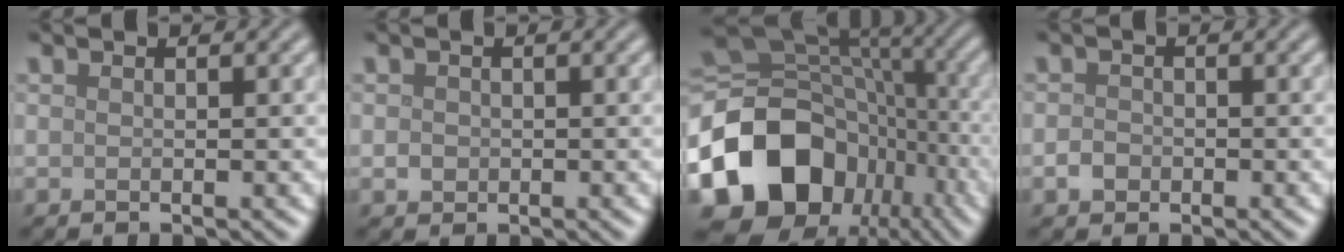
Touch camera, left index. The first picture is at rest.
{"total": 0.9, "force": [-0.1, 0.9, 0.3], "torque": [-0.001, -0.003, -0.004]}
{"total": 15.9, "force": [-6.1, 12.4, 8.0], "torque": [-0.161, -0.005, -0.115]}
{"total": 1.3, "force": [-0.6, 1.0, 0.5], "torque": [-0.007, 0.000, -0.013]}